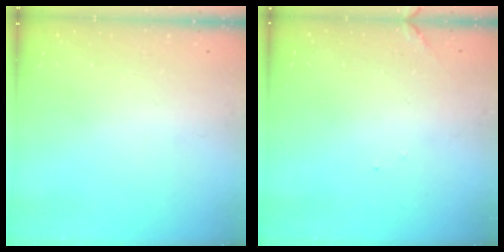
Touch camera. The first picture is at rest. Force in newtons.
{"total": 7.7, "press": 7.7, "slide": 0.3}